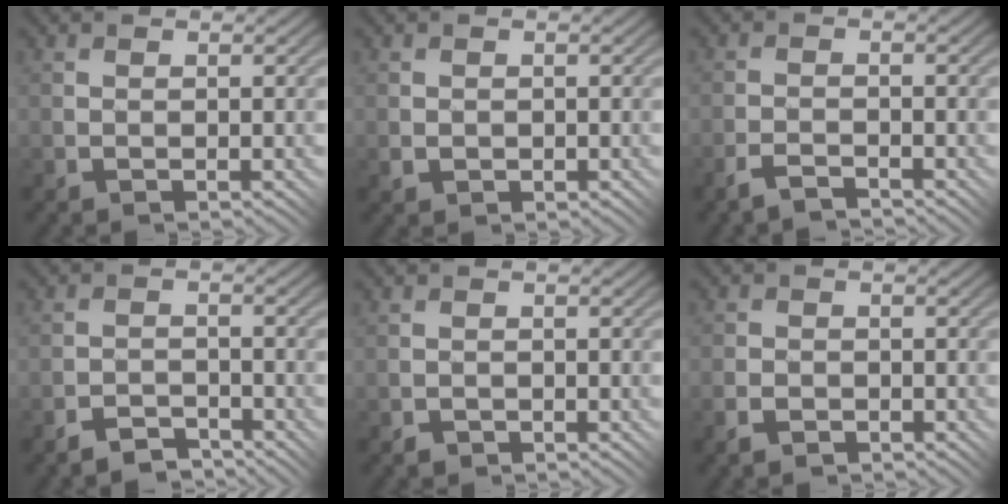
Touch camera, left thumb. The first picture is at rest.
{"total": 1.0, "force": [0.2, 1.0, 0.3], "torque": [0.000, -0.001, 0.005]}
{"total": 2.2, "force": [-1.9, 0.2, 1.1], "torque": [-0.019, 0.005, -0.041]}
{"total": 2.9, "force": [-2.7, 0.6, 0.8], "torque": [-0.008, 0.006, -0.052]}
{"total": 0.5, "force": [-0.4, 0.3, 0.0], "torque": [0.004, 0.002, -0.009]}
{"total": 2.4, "force": [-1.4, 1.5, 1.2], "torque": [-0.027, -0.002, -0.032]}